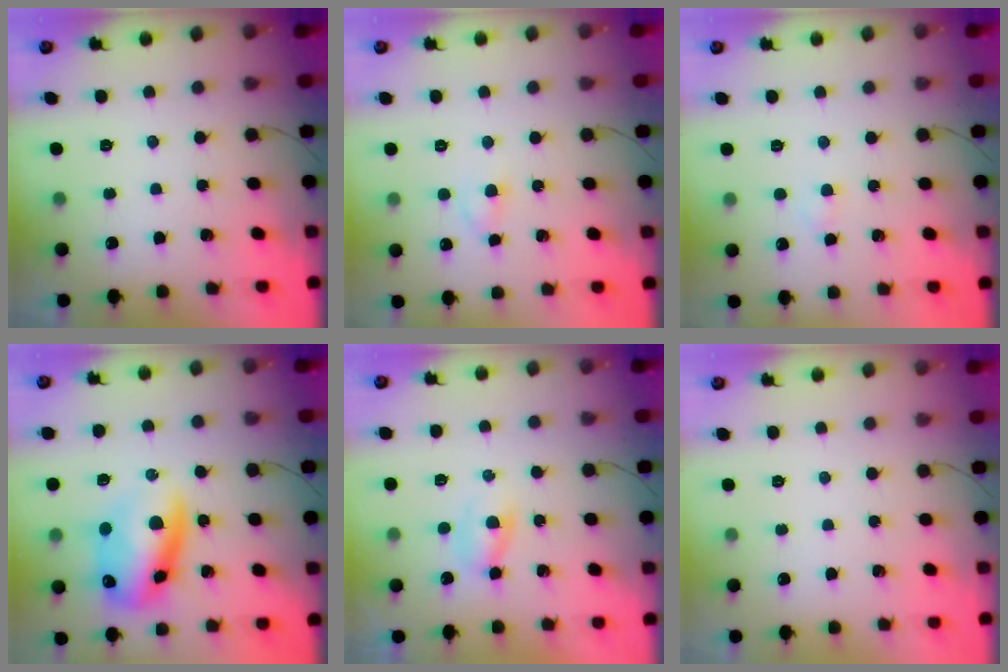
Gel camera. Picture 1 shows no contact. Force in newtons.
{"total": 2.4, "press": 2.2, "slide": 1.0}
{"total": 1.3, "press": 1.1, "slide": 0.7}
{"total": 14.2, "press": 13.7, "slide": 3.6}
{"total": 2.0, "press": 1.8, "slide": 0.9}
{"total": 0.0}